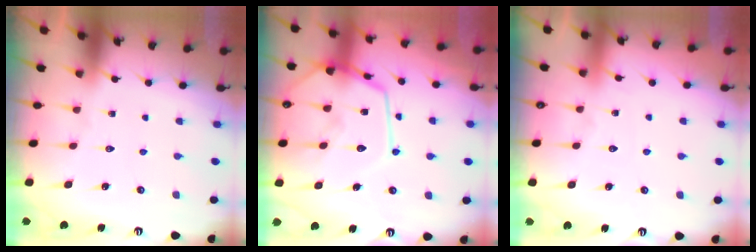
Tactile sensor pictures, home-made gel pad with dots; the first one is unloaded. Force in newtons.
{"total": 16.7, "press": 16.6, "slide": 1.4}
{"total": 3.7, "press": 3.7, "slide": 0.5}